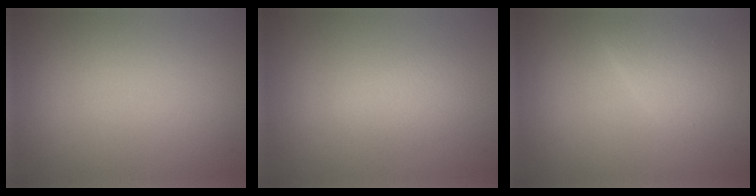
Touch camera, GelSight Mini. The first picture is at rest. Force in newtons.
{"total": 2.0, "press": 2.0, "slide": 0.1}
{"total": 2.5, "press": 2.5, "slide": 0.1}